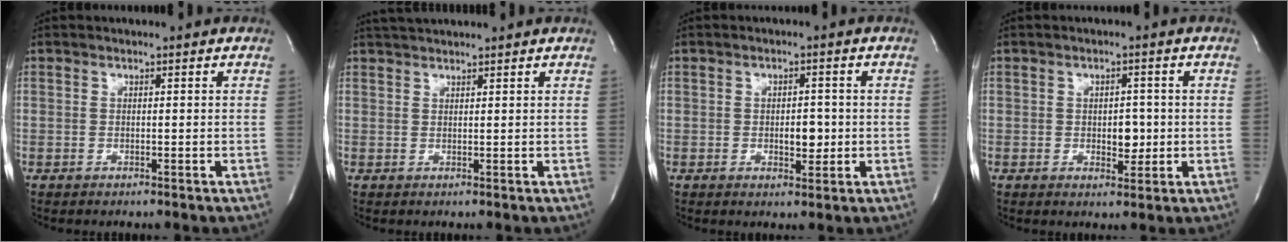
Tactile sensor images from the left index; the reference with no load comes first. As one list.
[{"total": 3.4, "force": [3.2, -0.1, 1.1], "torque": [-0.019, 0.025, 0.059]}, {"total": 3.2, "force": [-0.7, 1.6, 2.7], "torque": [-0.038, -0.003, -0.007]}, {"total": 3.2, "force": [-0.5, 1.9, 2.5], "torque": [-0.032, -0.004, -0.003]}]